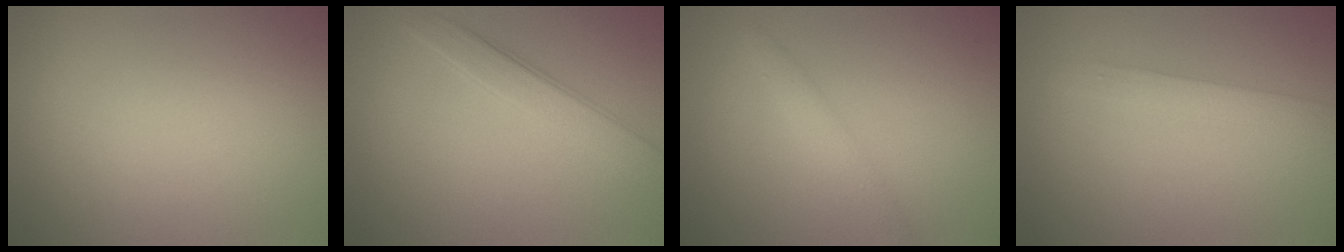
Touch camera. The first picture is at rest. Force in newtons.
{"total": 3.0, "press": 3.0, "slide": 0.1}
{"total": 1.9, "press": 1.9, "slide": 0.1}
{"total": 2.0, "press": 2.0, "slide": 0.1}